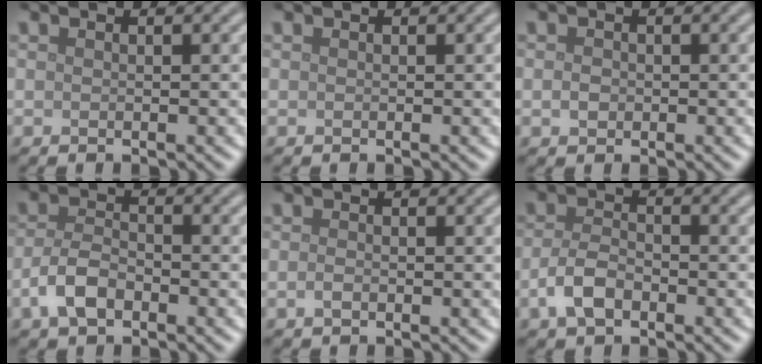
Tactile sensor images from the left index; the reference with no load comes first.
{"total": 0.0}
{"total": 1.0, "force": [-0.1, 0.9, 0.5], "torque": [-0.009, -0.002, -0.005]}
{"total": 3.4, "force": [-1.8, 1.9, 2.2], "torque": [-0.044, 0.003, -0.042]}
{"total": 0.7, "force": [-0.3, 0.4, 0.5], "torque": [-0.013, -0.002, -0.008]}
{"total": 3.1, "force": [-1.5, 1.7, 2.1], "torque": [-0.043, 0.001, -0.036]}